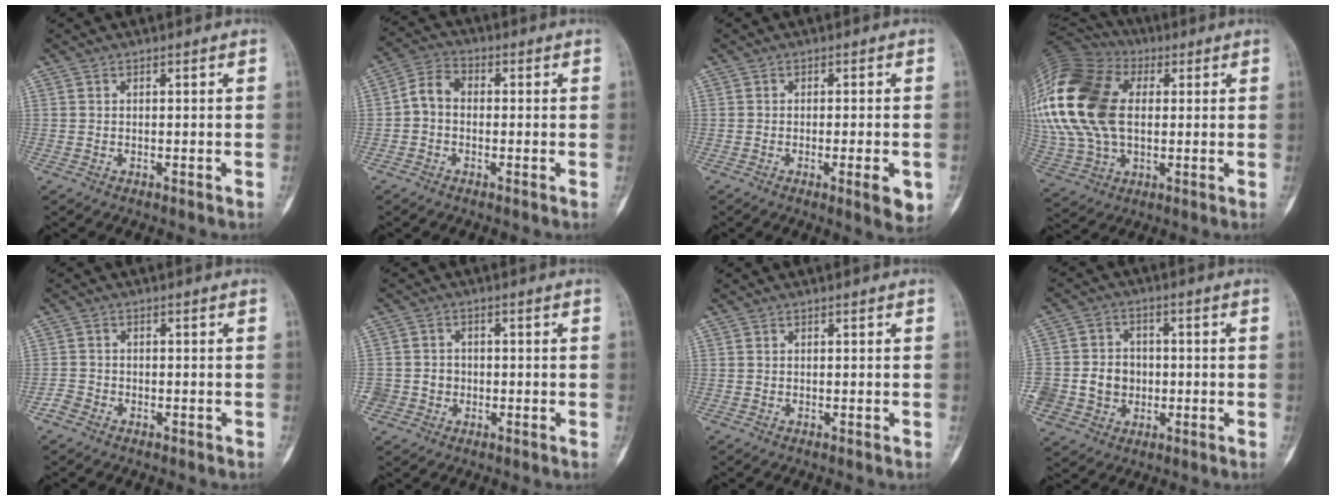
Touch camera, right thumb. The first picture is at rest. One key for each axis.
{"total": 4.9, "fx": -0.6, "fy": 3.5, "fz": 3.4, "tx": -0.055, "ty": 0.015, "tz": -0.026}
{"total": 5.3, "fx": -1.7, "fy": 1.2, "fz": 4.9, "tx": -0.064, "ty": -0.008, "tz": -0.019}
{"total": 28.4, "fx": 4.8, "fy": 18.5, "fz": 21.1, "tx": -0.493, "ty": 0.035, "tz": 0.093}
{"total": 1.8, "fx": -1.3, "fy": 1.2, "fz": 0.2, "tx": -0.007, "ty": 0.006, "tz": -0.027}
{"total": 3.5, "fx": -0.9, "fy": 3.3, "fz": 0.5, "tx": 0.015, "ty": 0.011, "tz": -0.021}
{"total": 0.0}
{"total": 12.8, "fx": -2.1, "fy": 11.2, "fz": 5.8, "tx": -0.114, "ty": 0.023, "tz": -0.029}